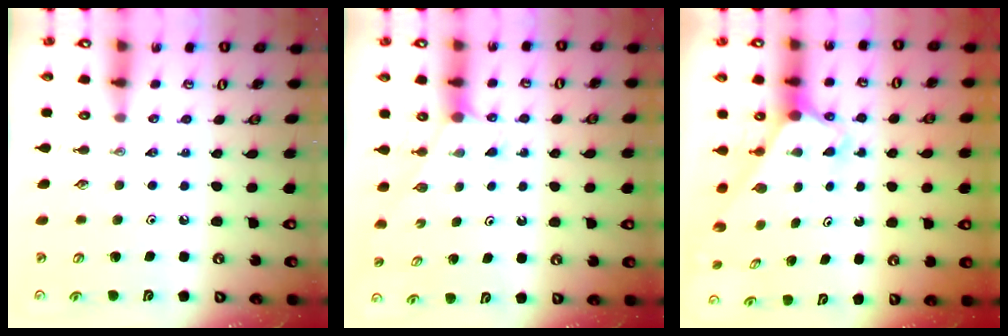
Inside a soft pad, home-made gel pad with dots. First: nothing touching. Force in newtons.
{"total": 1.2, "press": 1.2, "slide": 0.2}
{"total": 2.4, "press": 2.4, "slide": 0.2}